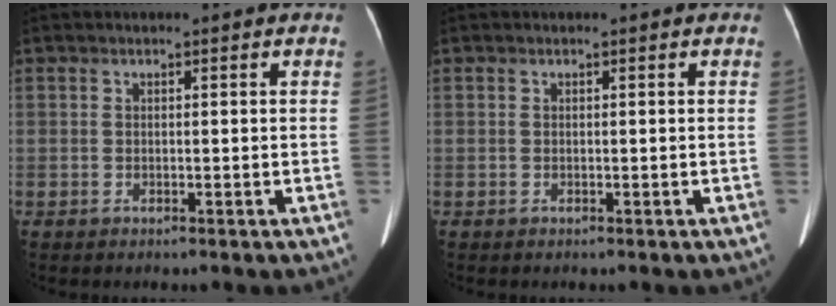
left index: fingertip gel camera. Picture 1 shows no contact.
{"total": 0.0}